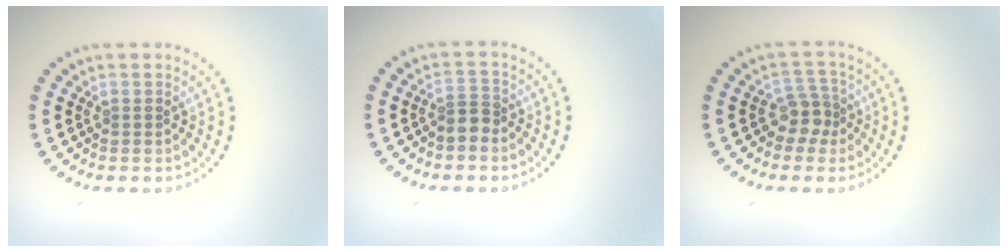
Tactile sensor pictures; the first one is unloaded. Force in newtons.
{"total": 1.9, "press": 1.5, "slide": 1.1}
{"total": 2.4, "press": 1.9, "slide": 1.6}